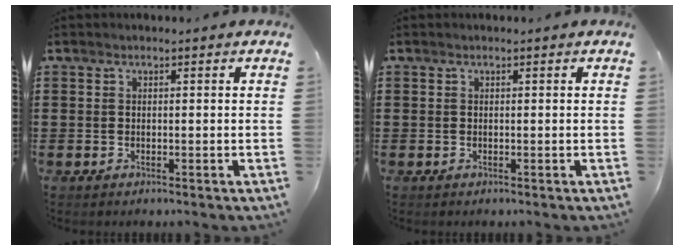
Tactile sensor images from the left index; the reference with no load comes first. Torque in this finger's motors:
{"motor_torque": [0.00, 0.00, 0.00, -0.01]}